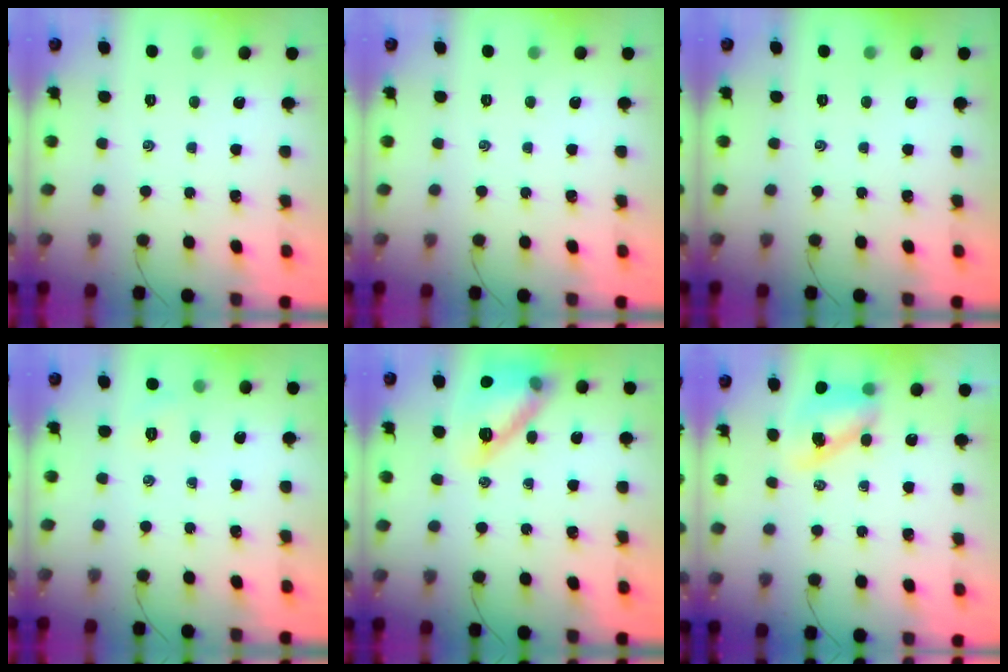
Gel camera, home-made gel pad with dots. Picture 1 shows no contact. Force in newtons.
{"total": 0.0}
{"total": 0.0}
{"total": 3.8, "press": 3.6, "slide": 1.2}
{"total": 14.7, "press": 14.6, "slide": 1.9}
{"total": 8.6, "press": 8.5, "slide": 1.4}